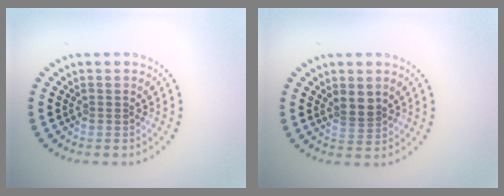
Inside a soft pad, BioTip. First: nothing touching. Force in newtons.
{"total": 2.2, "press": 1.8, "slide": 1.2}